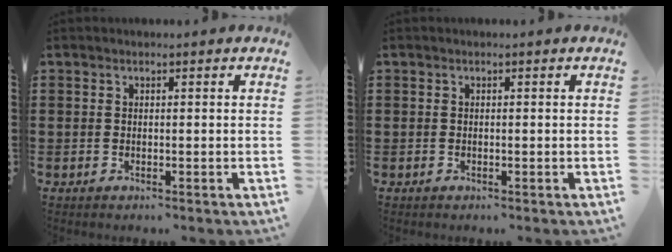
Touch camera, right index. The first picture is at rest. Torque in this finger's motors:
{"motor_torque": [0.15, 0.13, 0.00, 0.00]}